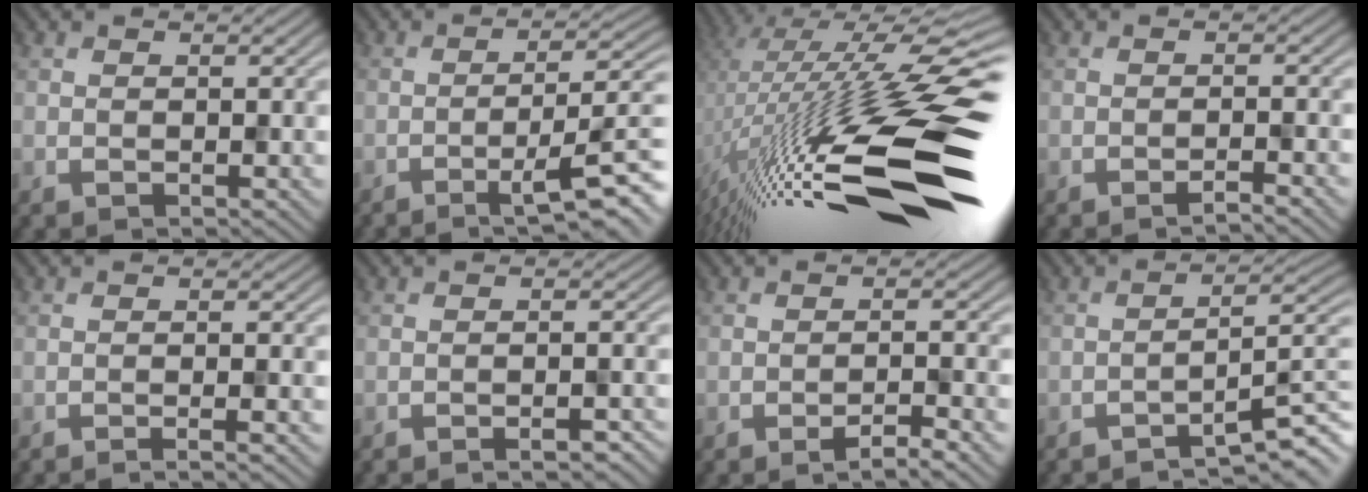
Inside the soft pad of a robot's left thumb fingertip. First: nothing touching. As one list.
[{"total": 8.7, "force": [-4.4, 1.5, 7.4], "torque": [-0.115, 0.008, -0.059]}, {"total": 18.9, "force": [-3.3, 4.7, 18.0], "torque": [-0.309, 0.012, -0.062]}, {"total": 2.4, "force": [-1.9, -0.1, 1.5], "torque": [-0.016, 0.012, -0.039]}, {"total": 3.0, "force": [-1.8, 0.3, 2.3], "torque": [-0.026, 0.010, -0.039]}, {"total": 3.0, "force": [-2.5, 0.2, 1.7], "torque": [-0.015, 0.016, -0.045]}, {"total": 3.3, "force": [-2.5, 0.1, 2.1], "torque": [-0.031, 0.011, -0.045]}, {"total": 7.4, "force": [-5.5, 0.9, 4.9], "torque": [-0.070, 0.013, -0.076]}]